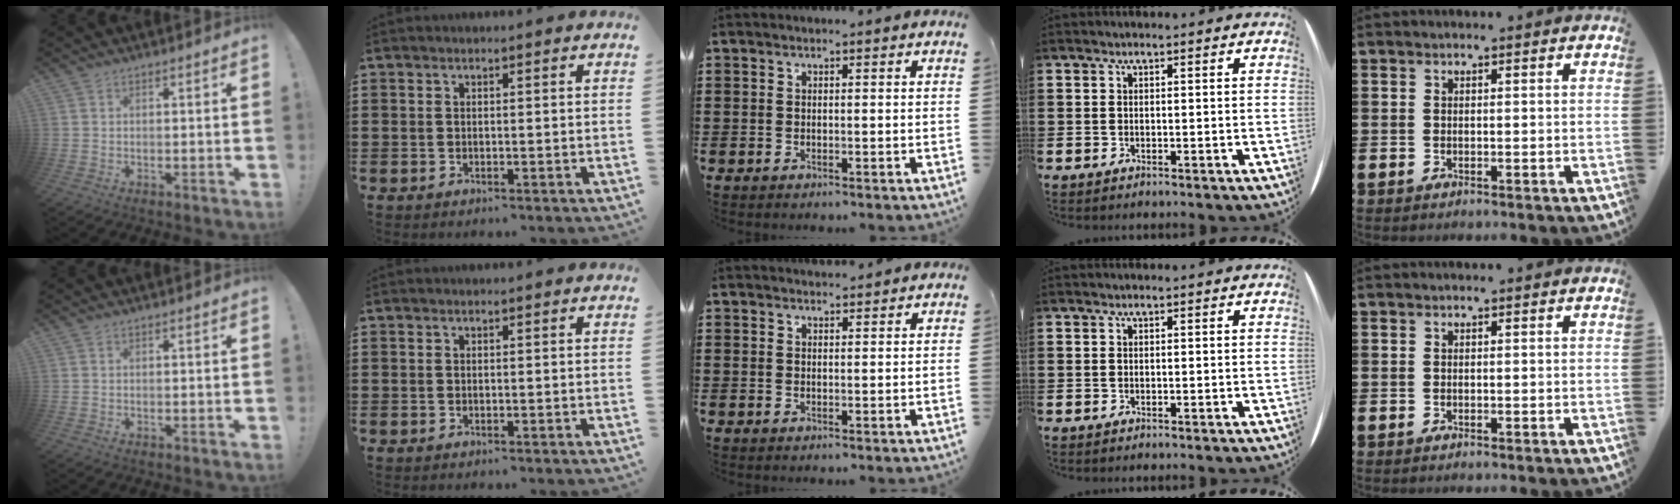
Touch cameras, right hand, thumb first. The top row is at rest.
{"middle": {"total": 1.3, "force": [1.3, 0.3, -0.1], "torque": [0.005, -0.003, 0.023]}}